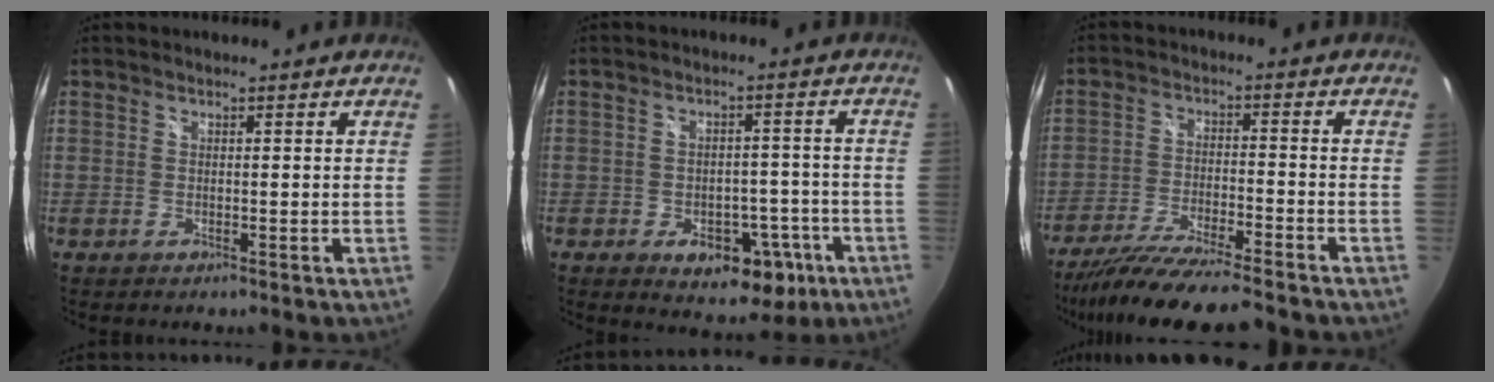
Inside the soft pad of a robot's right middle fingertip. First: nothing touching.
{"total": 11.1, "force": [-5.4, 7.1, 6.5], "torque": [-0.094, 0.008, -0.057]}
{"total": 13.6, "force": [-12.0, 0.5, 6.5], "torque": [-0.140, -0.030, -0.206]}